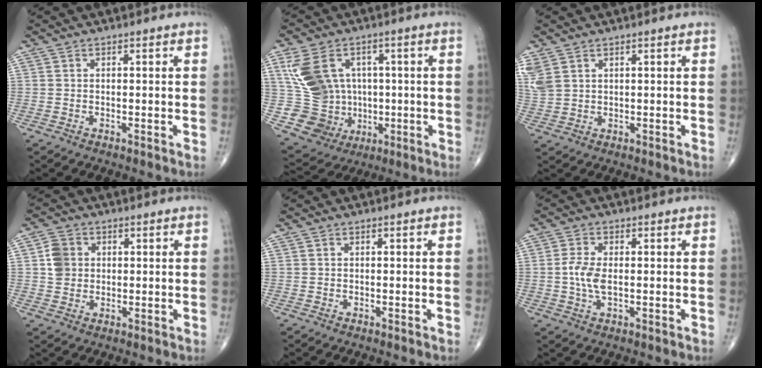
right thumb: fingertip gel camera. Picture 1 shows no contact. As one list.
[{"total": 15.0, "force": [2.0, 12.5, 8.0], "torque": [-0.129, 0.006, 0.061]}, {"total": 5.0, "force": [2.6, 3.2, 2.8], "torque": [-0.078, 0.003, 0.066]}, {"total": 5.0, "force": [0.8, 4.4, 2.3], "torque": [-0.023, 0.002, 0.010]}, {"total": 0.0}, {"total": 4.8, "force": [-0.1, 2.3, 4.2], "torque": [-0.096, 0.001, -0.005]}]